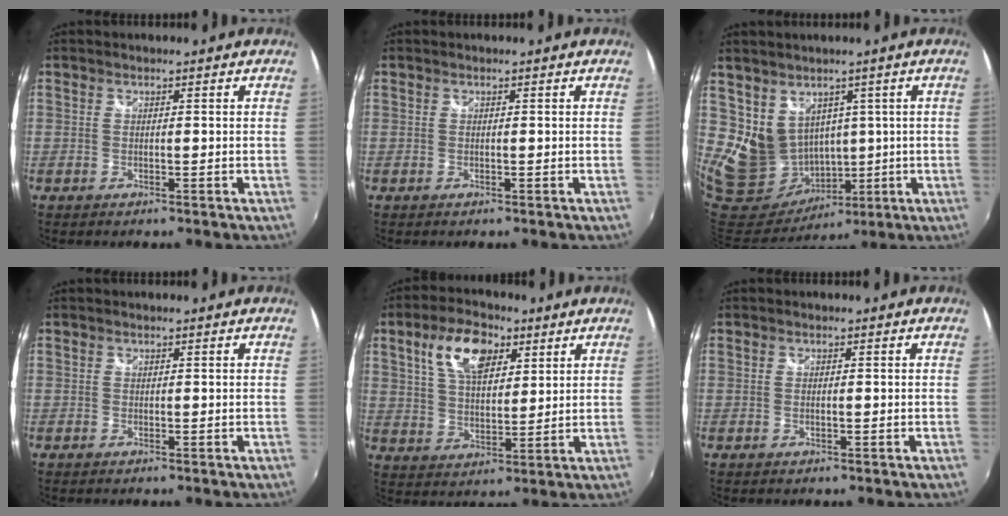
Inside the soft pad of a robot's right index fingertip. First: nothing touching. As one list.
[{"total": 0.0}, {"total": 10.3, "force": [3.1, 9.2, 3.4], "torque": [-0.076, 0.004, 0.087]}, {"total": 0.0}, {"total": 11.2, "force": [5.3, 5.7, 7.9], "torque": [-0.147, 0.019, 0.096]}, {"total": 0.6, "force": [0.0, 0.1, 0.6], "torque": [-0.014, 0.001, -0.002]}]